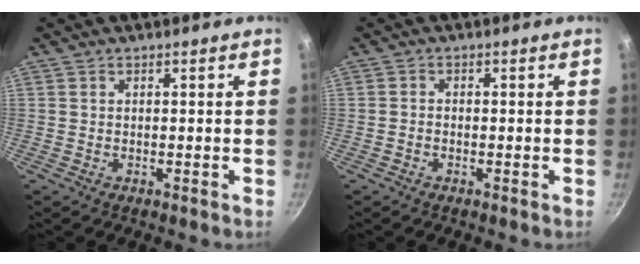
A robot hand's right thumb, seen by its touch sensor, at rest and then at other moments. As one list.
[{"total": 1.0, "force": [-0.6, 0.6, 0.5], "torque": [-0.012, 0.006, -0.015]}]